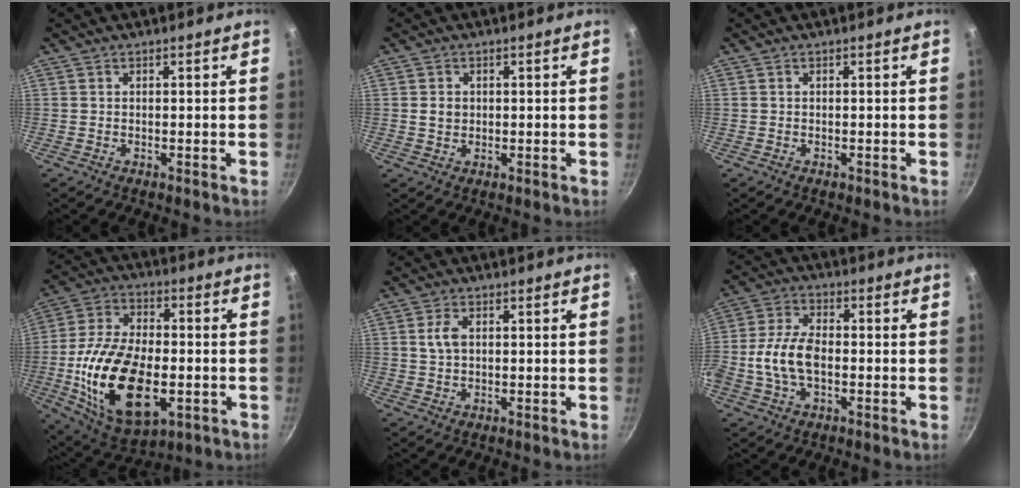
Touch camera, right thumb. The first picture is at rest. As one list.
[{"total": 2.2, "force": [0.2, 1.9, 1.2], "torque": [-0.012, 0.002, 0.005]}, {"total": 0.0}, {"total": 23.3, "force": [-4.9, 12.8, 18.9], "torque": [-0.342, 0.016, -0.075]}, {"total": 3.4, "force": [0.7, 2.0, 2.6], "torque": [-0.050, 0.004, 0.012]}, {"total": 10.0, "force": [-1.6, 5.9, 7.9], "torque": [-0.153, 0.027, -0.039]}]